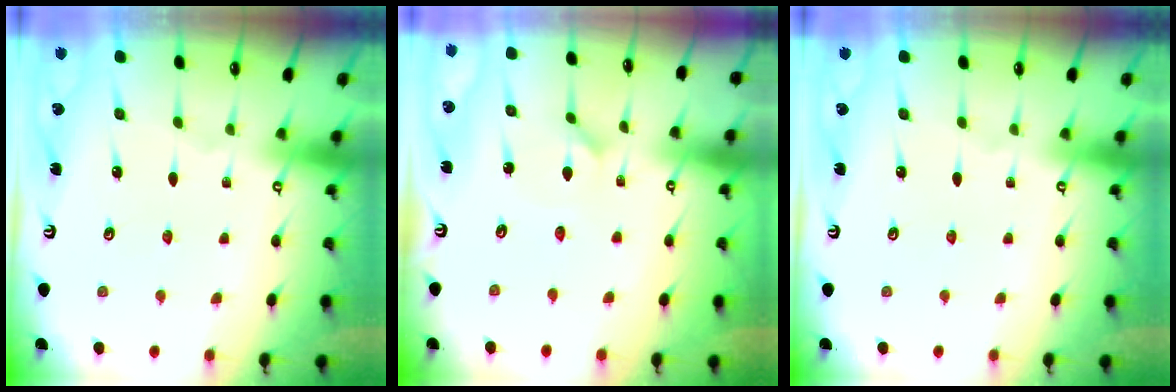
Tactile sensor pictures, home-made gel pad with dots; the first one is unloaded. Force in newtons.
{"total": 1.7, "press": 1.6, "slide": 0.3}
{"total": 0.0}